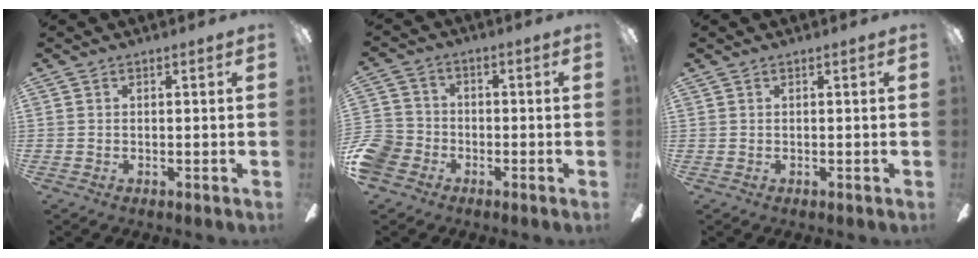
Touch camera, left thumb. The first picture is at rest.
{"total": 7.5, "force": [-3.6, 6.0, 2.8], "torque": [-0.075, 0.031, -0.070]}
{"total": 0.0}